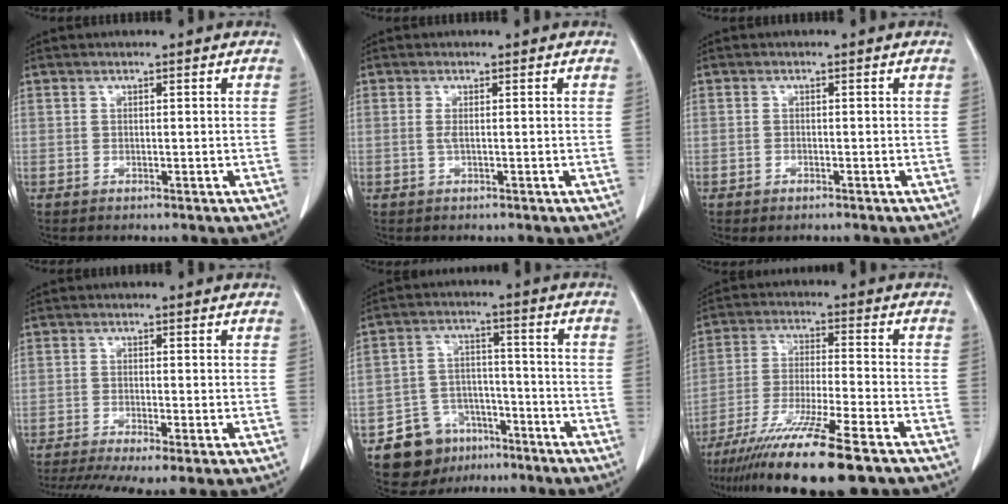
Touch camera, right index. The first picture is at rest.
{"total": 0.8, "force": [0.1, 0.0, 0.8], "torque": [-0.021, -0.001, 0.002]}
{"total": 1.1, "force": [-0.8, 0.4, 0.6], "torque": [-0.014, -0.002, -0.008]}
{"total": 8.9, "force": [-6.3, 1.4, 6.2], "torque": [-0.113, -0.013, -0.106]}
{"total": 9.5, "force": [-6.1, 6.9, 2.5], "torque": [-0.047, 0.023, -0.093]}
{"total": 15.9, "force": [-11.5, 0.2, 10.9], "torque": [-0.205, -0.050, -0.197]}